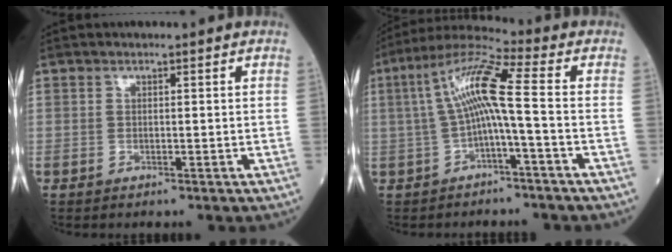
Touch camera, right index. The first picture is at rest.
{"total": 9.4, "force": [-0.4, 0.1, 9.3], "torque": [-0.183, 0.036, -0.009]}